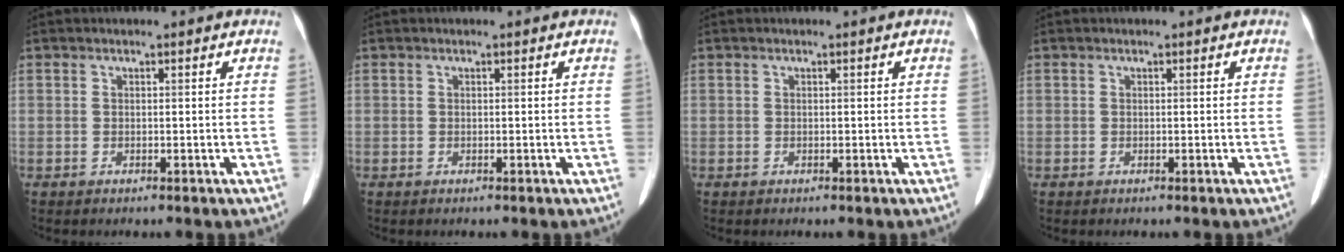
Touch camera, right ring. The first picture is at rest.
{"total": 0.0}
{"total": 0.0}
{"total": 0.0}